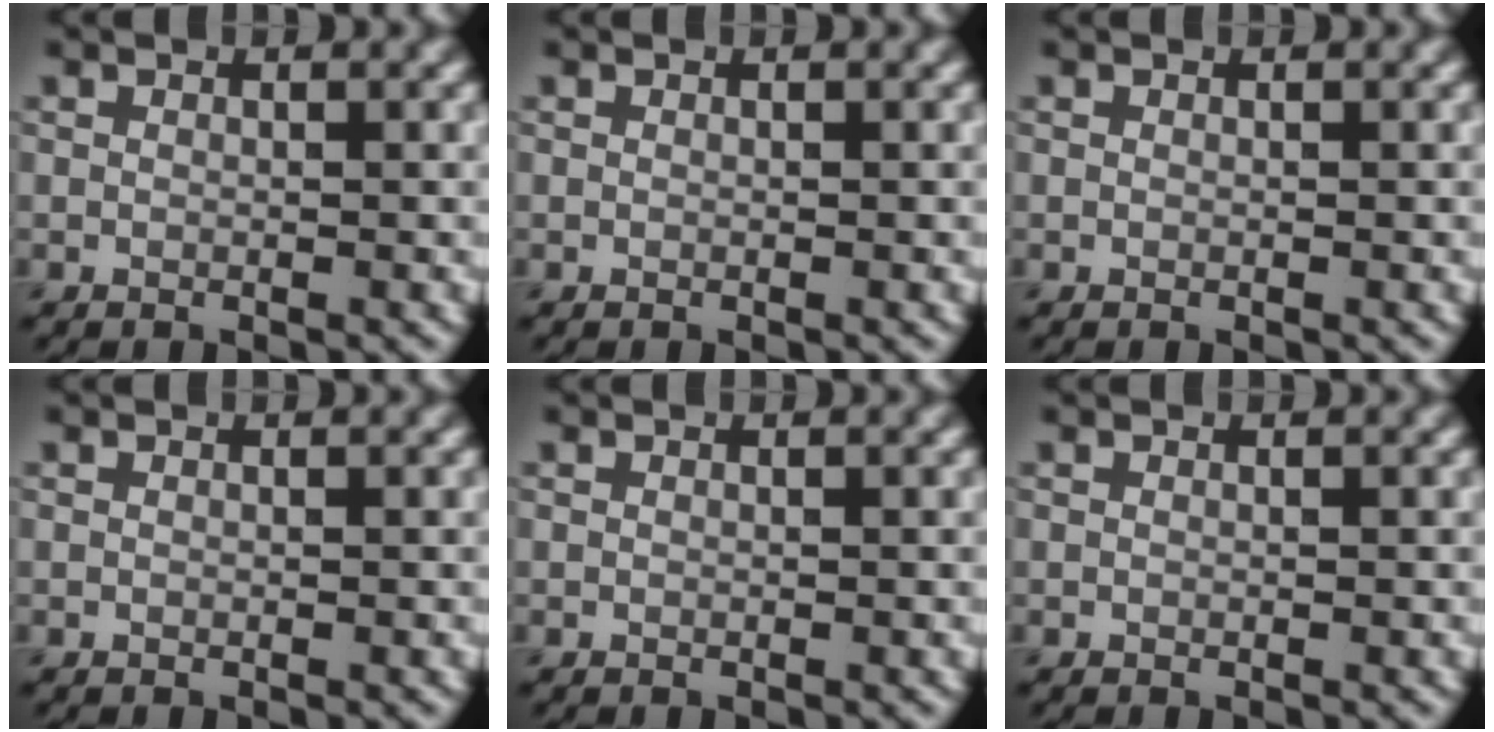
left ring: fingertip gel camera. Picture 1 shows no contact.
{"total": 0.0}
{"total": 0.0}
{"total": 0.0}
{"total": 0.0}
{"total": 0.0}